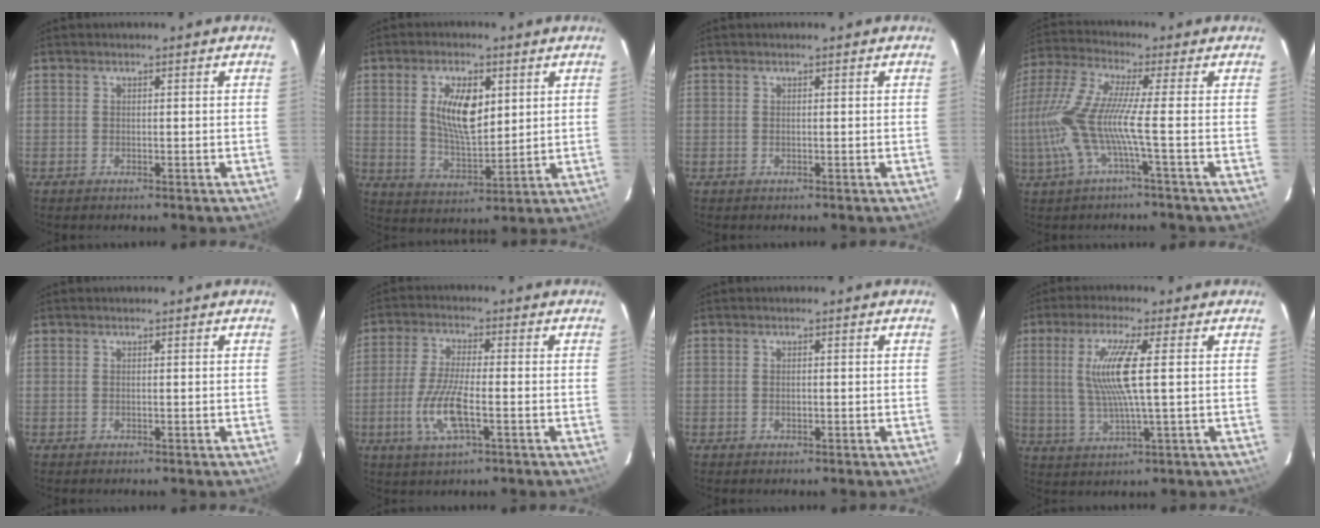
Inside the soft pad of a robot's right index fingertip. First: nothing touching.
{"total": 9.9, "force": [2.8, 4.6, 8.3], "torque": [-0.156, 0.002, 0.058]}
{"total": 0.0}
{"total": 11.6, "force": [-2.9, -0.5, 11.2], "torque": [-0.227, -0.007, -0.057]}
{"total": 0.0}
{"total": 9.3, "force": [-2.9, 2.1, 8.6], "torque": [-0.181, -0.009, -0.058]}
{"total": 0.7, "force": [-0.2, 0.4, 0.6], "torque": [-0.011, 0.002, -0.002]}
{"total": 9.6, "force": [1.5, 0.1, 9.5], "torque": [-0.188, -0.005, 0.033]}